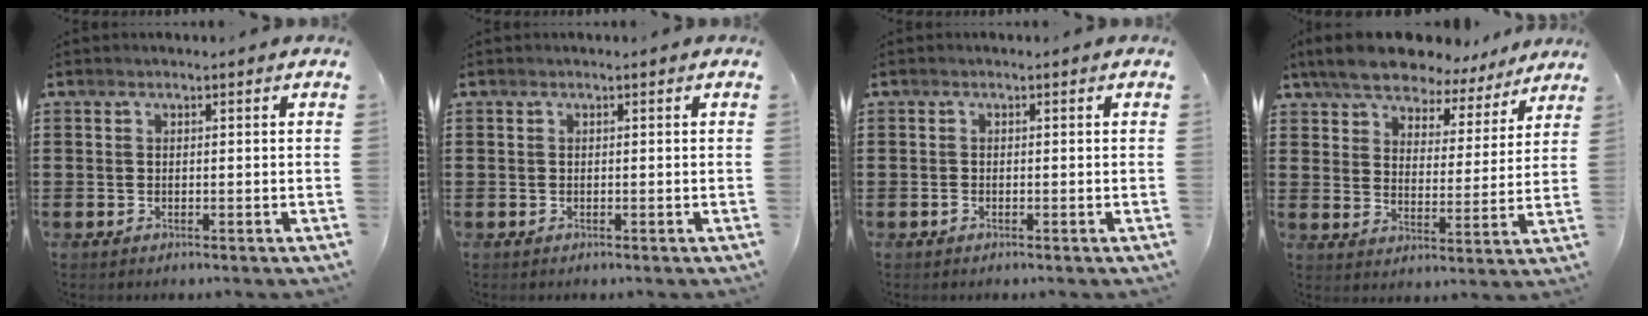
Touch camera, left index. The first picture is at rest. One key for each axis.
{"total": 0.0}
{"total": 0.6, "fx": -0.4, "fy": 0.2, "fz": 0.3, "tx": -0.010, "ty": -0.003, "tz": -0.007}
{"total": 7.7, "fx": 7.2, "fy": 1.9, "fz": 2.1, "tx": -0.078, "ty": -0.036, "tz": 0.129}